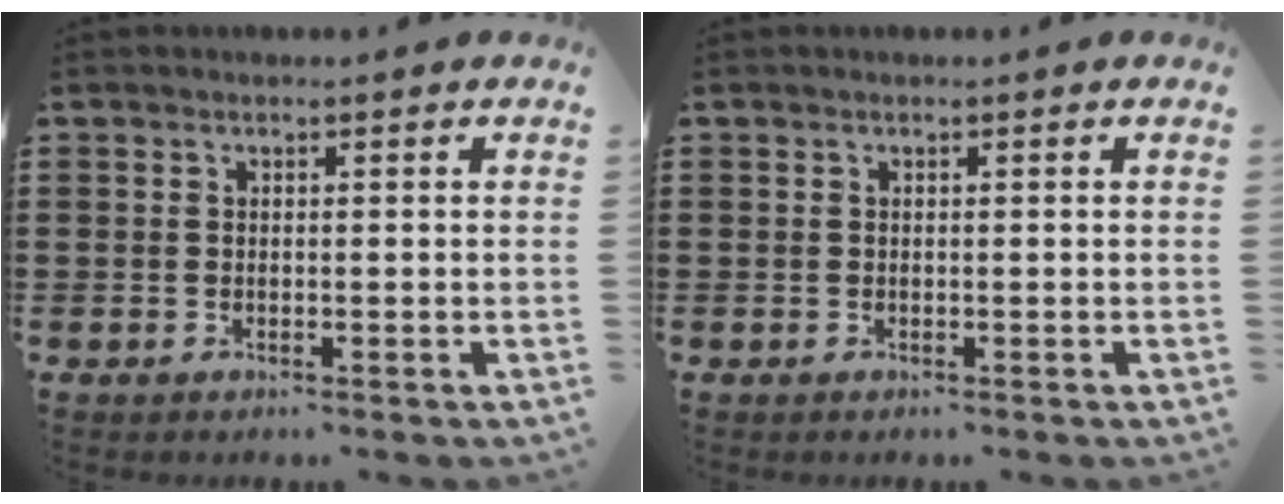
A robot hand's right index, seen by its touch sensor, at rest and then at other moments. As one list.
[{"total": 0.0}]